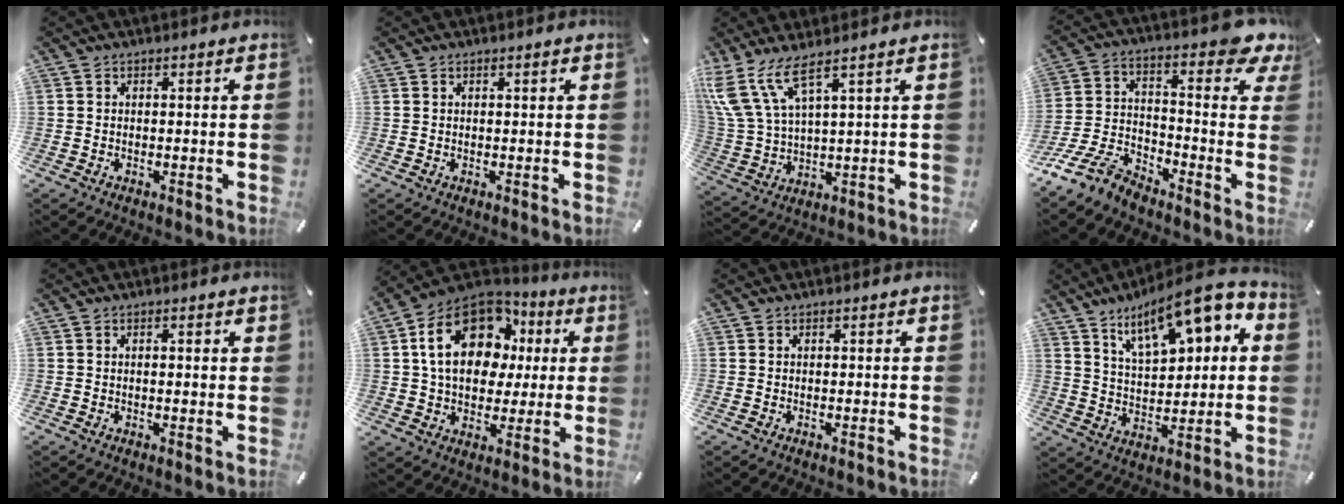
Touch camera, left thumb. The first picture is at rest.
{"total": 0.7, "force": [0.3, 0.1, 0.6], "torque": [-0.012, 0.000, 0.006]}
{"total": 10.8, "force": [6.4, 3.8, 7.8], "torque": [-0.194, -0.033, 0.117]}
{"total": 12.6, "force": [-6.6, 7.3, 7.9], "torque": [-0.163, 0.029, -0.123]}
{"total": 1.0, "force": [0.4, 0.3, 0.8], "torque": [-0.009, -0.002, 0.004]}
{"total": 19.7, "force": [6.0, 14.4, 12.1], "torque": [-0.202, -0.013, 0.110]}
{"total": 0.0}
{"total": 15.6, "force": [9.8, 6.7, 10.2], "torque": [-0.165, -0.043, 0.167]}